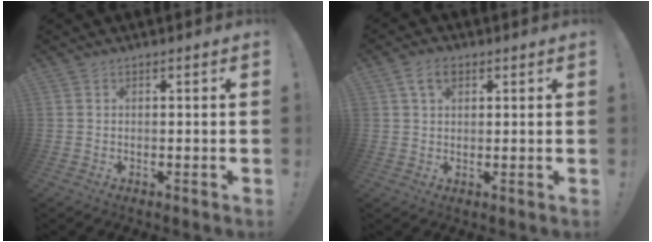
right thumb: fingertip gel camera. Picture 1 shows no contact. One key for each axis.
{"total": 5.1, "fx": 2.4, "fy": 3.2, "fz": 3.1, "tx": -0.051, "ty": 0.002, "tz": 0.045}